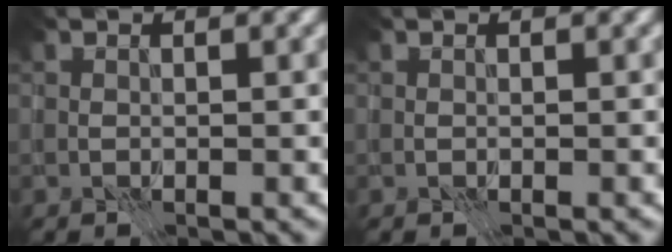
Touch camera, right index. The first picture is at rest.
{"total": 0.0}